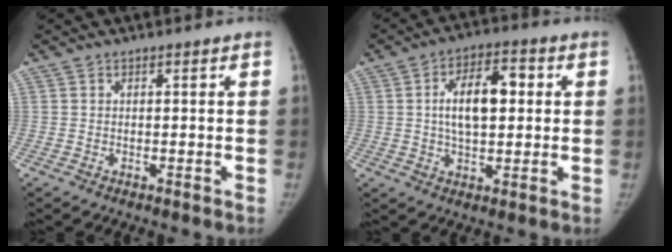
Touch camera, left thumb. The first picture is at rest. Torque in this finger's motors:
{"motor_torque": [1.39, 1.38, 1.28, 0.05, 0.29]}